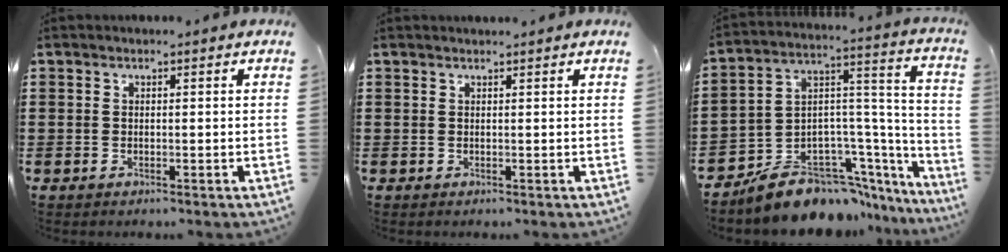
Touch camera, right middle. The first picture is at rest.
{"total": 0.5, "force": [0.5, -0.1, 0.0], "torque": [0.000, 0.001, 0.010]}
{"total": 10.6, "force": [-9.2, 4.7, 2.3], "torque": [-0.039, 0.019, -0.169]}